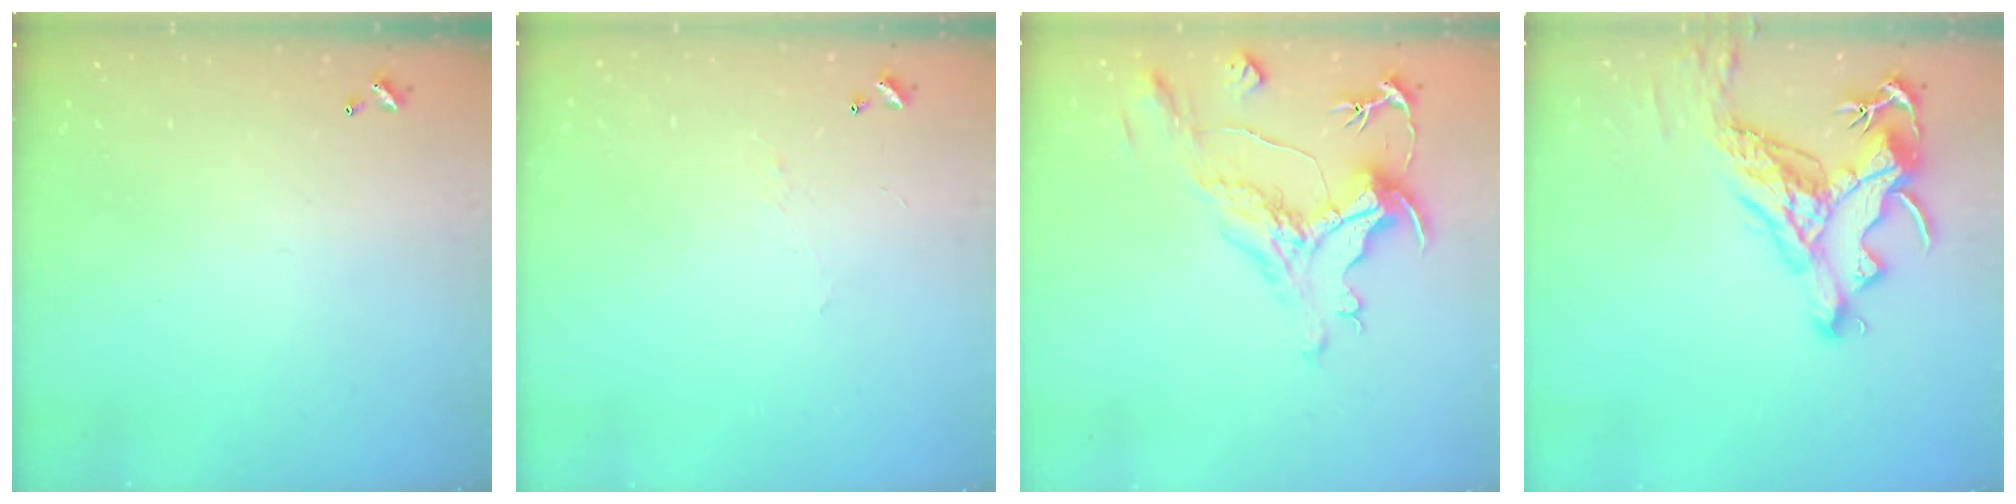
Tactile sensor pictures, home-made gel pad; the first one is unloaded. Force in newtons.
{"total": 2.2, "press": 2.0, "slide": 0.8}
{"total": 1.9, "press": 0.8, "slide": 1.8}
{"total": 9.9, "press": 9.7, "slide": 1.9}